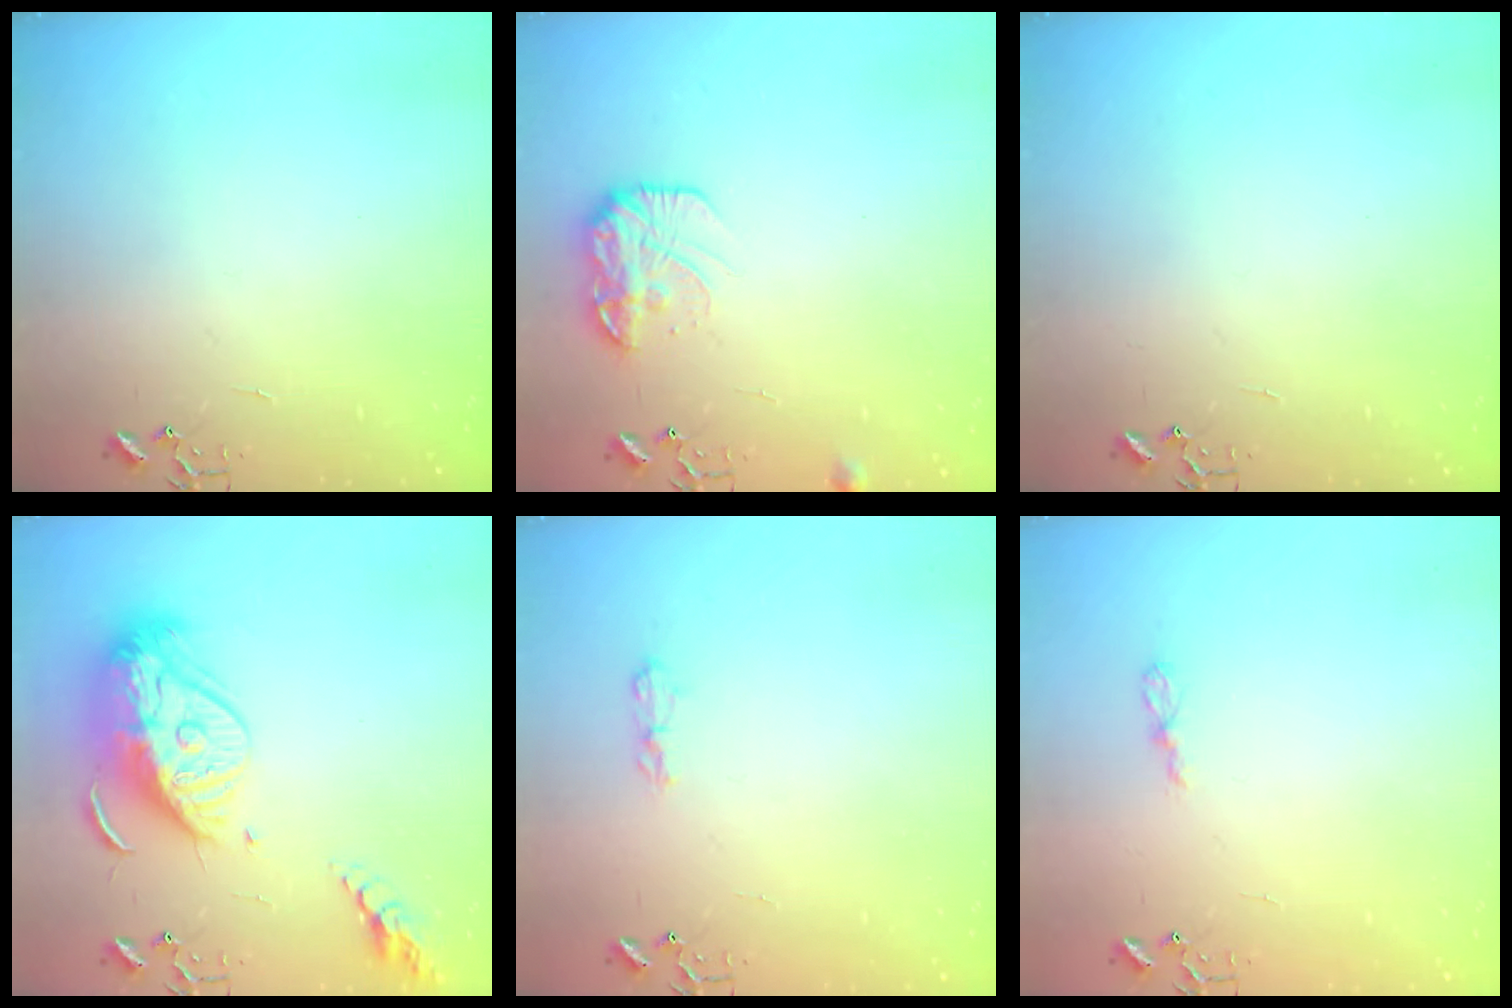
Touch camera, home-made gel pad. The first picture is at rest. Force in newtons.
{"total": 11.5, "press": 11.4, "slide": 0.6}
{"total": 0.0}
{"total": 18.4, "press": 18.3, "slide": 1.7}
{"total": 5.4, "press": 5.4, "slide": 0.7}
{"total": 4.4, "press": 4.4, "slide": 0.6}